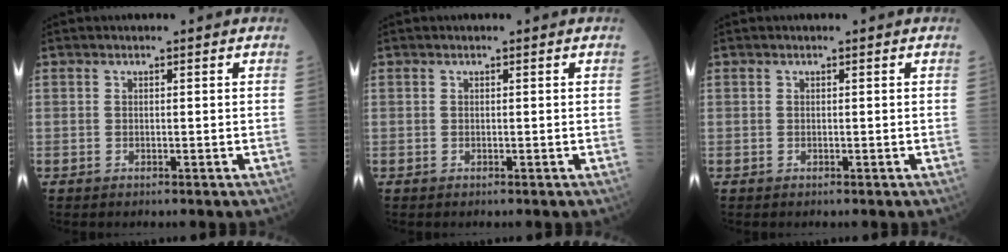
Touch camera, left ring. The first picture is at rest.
{"total": 0.0}
{"total": 0.0}